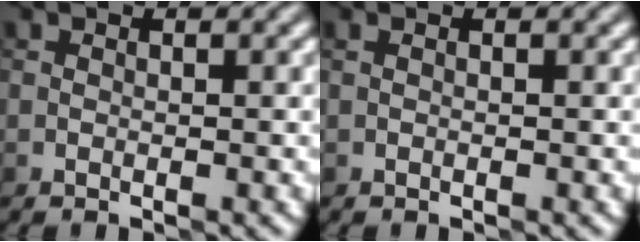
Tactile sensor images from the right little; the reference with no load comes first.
{"total": 0.0}